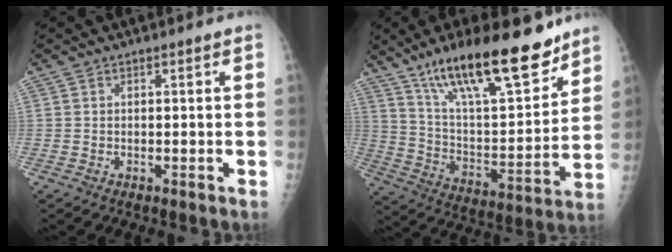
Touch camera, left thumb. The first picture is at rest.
{"total": 24.3, "force": [16.8, 6.9, 16.1], "torque": [-0.233, -0.071, 0.287]}